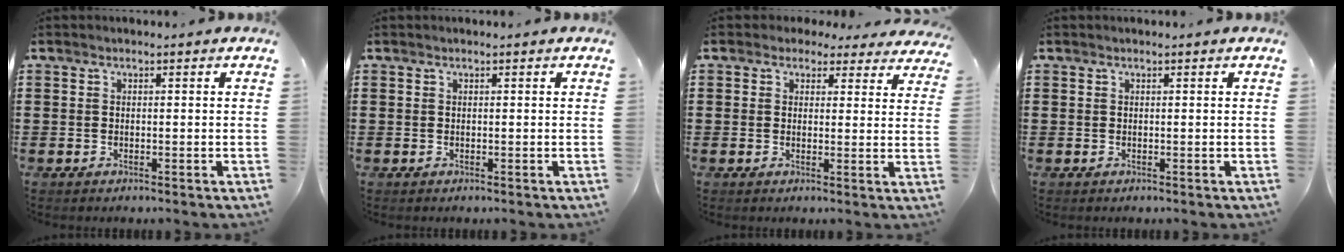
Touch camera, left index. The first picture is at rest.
{"total": 0.0}
{"total": 2.7, "force": [2.0, 1.6, 0.6], "torque": [-0.015, -0.001, 0.035]}
{"total": 0.0}